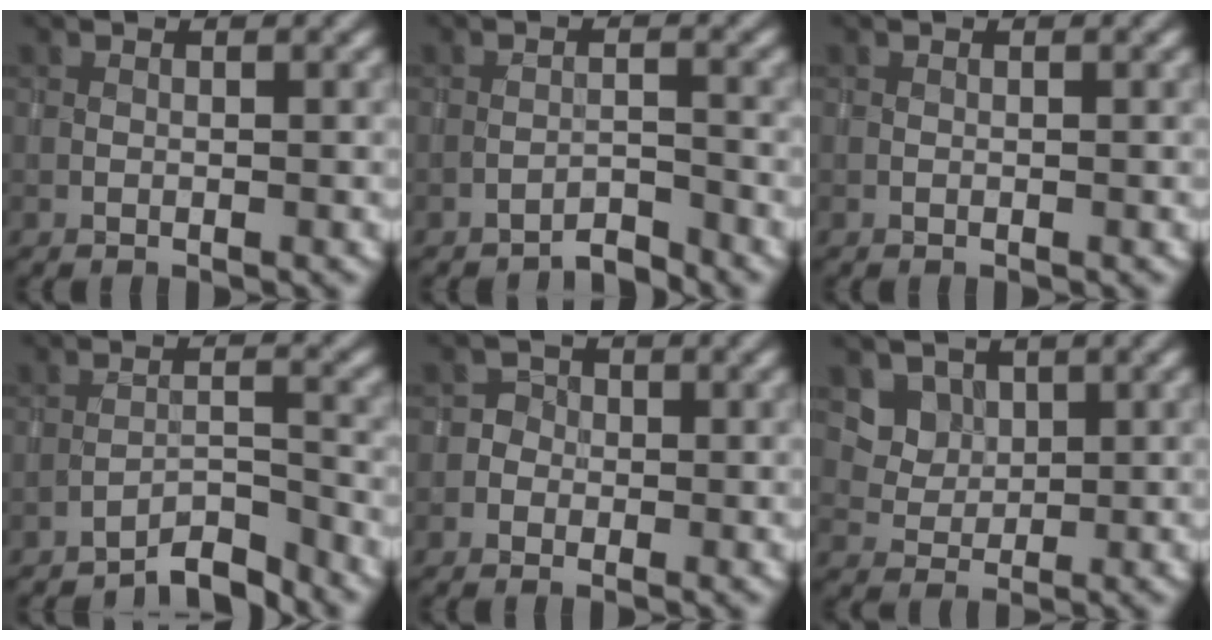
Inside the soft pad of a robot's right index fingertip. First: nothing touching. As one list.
[{"total": 2.2, "force": [-2.2, 0.1, 0.4], "torque": [-0.002, 0.007, -0.041]}, {"total": 0.0}, {"total": 3.6, "force": [-3.4, 0.4, 1.2], "torque": [-0.015, 0.010, -0.065]}, {"total": 1.8, "force": [-0.8, 1.6, 0.0], "torque": [0.018, 0.012, -0.024]}, {"total": 3.9, "force": [2.2, 2.9, 1.3], "torque": [-0.036, -0.014, 0.055]}]